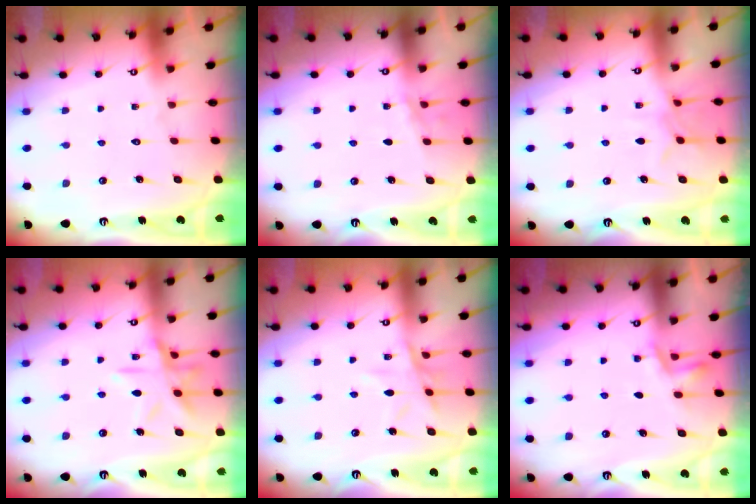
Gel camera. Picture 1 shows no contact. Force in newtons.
{"total": 2.9, "press": 2.7, "slide": 1.1}
{"total": 6.7, "press": 6.7, "slide": 0.8}
{"total": 12.7, "press": 12.7, "slide": 0.8}
{"total": 9.3, "press": 9.3, "slide": 0.6}
{"total": 2.9, "press": 2.6, "slide": 1.1}